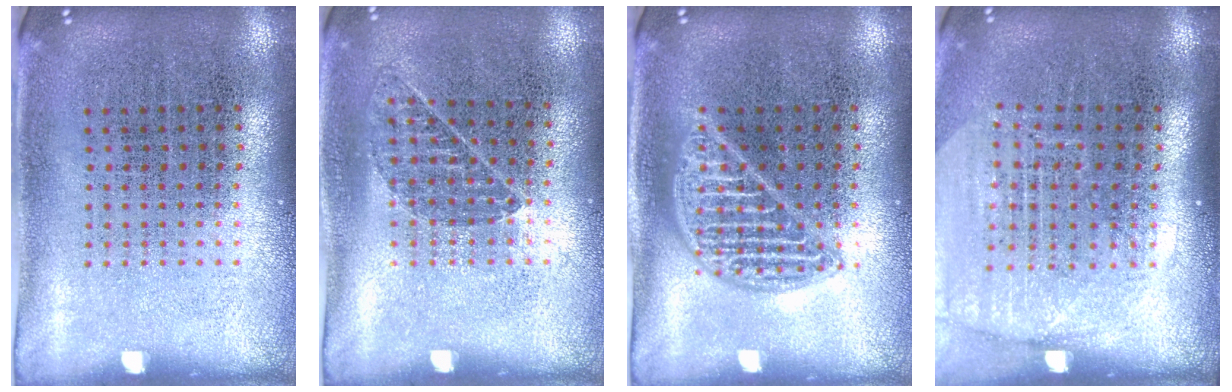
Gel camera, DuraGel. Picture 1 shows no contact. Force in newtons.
{"total": 0.9, "press": 0.7, "slide": 0.5}
{"total": 2.3, "press": 2.3, "slide": 0.2}
{"total": 1.8, "press": 1.6, "slide": 0.9}